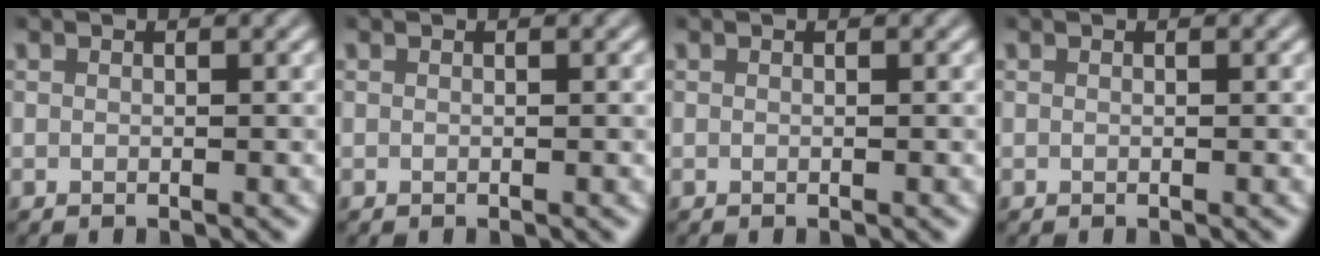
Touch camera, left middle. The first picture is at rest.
{"total": 0.0}
{"total": 0.0}
{"total": 0.0}